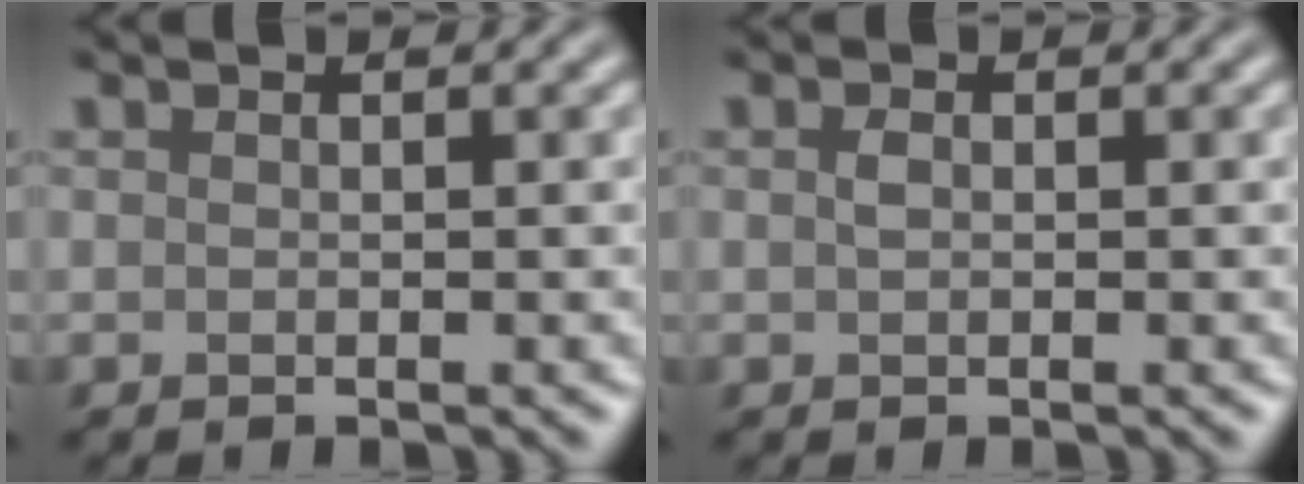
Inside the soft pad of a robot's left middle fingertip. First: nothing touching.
{"total": 0.7, "force": [0.1, 0.5, 0.5], "torque": [-0.013, 0.000, 0.002]}